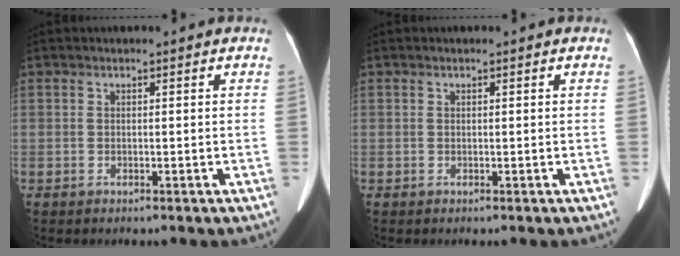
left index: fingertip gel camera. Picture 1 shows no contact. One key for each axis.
{"total": 0.0}